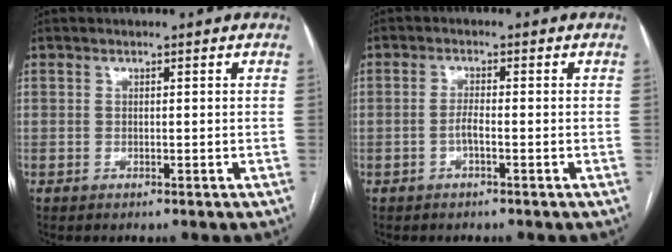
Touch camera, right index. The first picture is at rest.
{"total": 1.8, "force": [-0.8, 0.2, 1.7], "torque": [-0.030, 0.002, -0.017]}